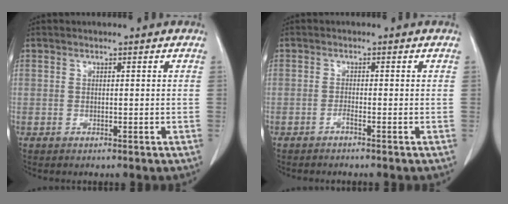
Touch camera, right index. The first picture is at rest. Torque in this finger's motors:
{"motor_torque": [0.11, -0.08, -0.01, -0.01]}